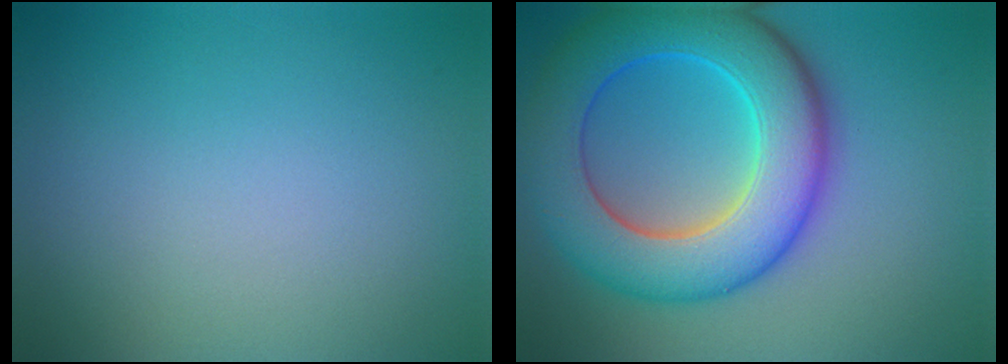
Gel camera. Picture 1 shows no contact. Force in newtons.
{"total": 10.6, "press": 10.6, "slide": 0.1}